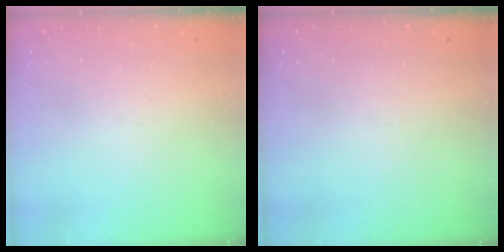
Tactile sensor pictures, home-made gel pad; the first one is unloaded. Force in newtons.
{"total": 0.0}